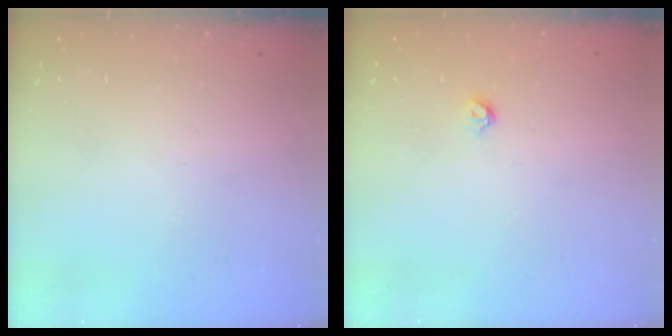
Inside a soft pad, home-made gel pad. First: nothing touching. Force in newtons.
{"total": 4.0, "press": 3.9, "slide": 0.7}